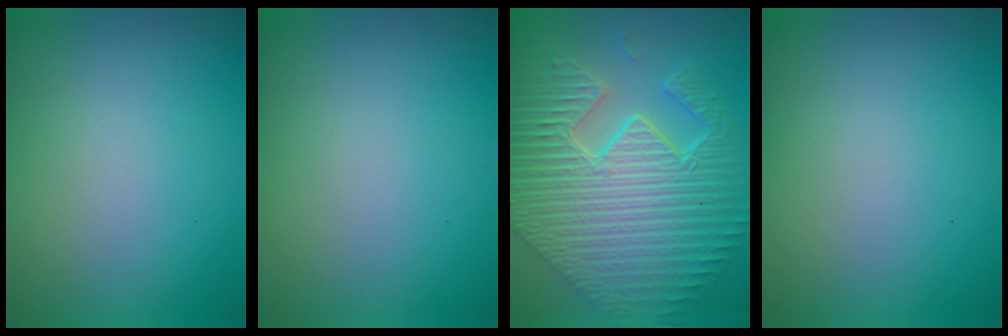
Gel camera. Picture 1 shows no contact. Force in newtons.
{"total": 0.0}
{"total": 11.9, "press": 7.9, "slide": 9.0}
{"total": 0.0}